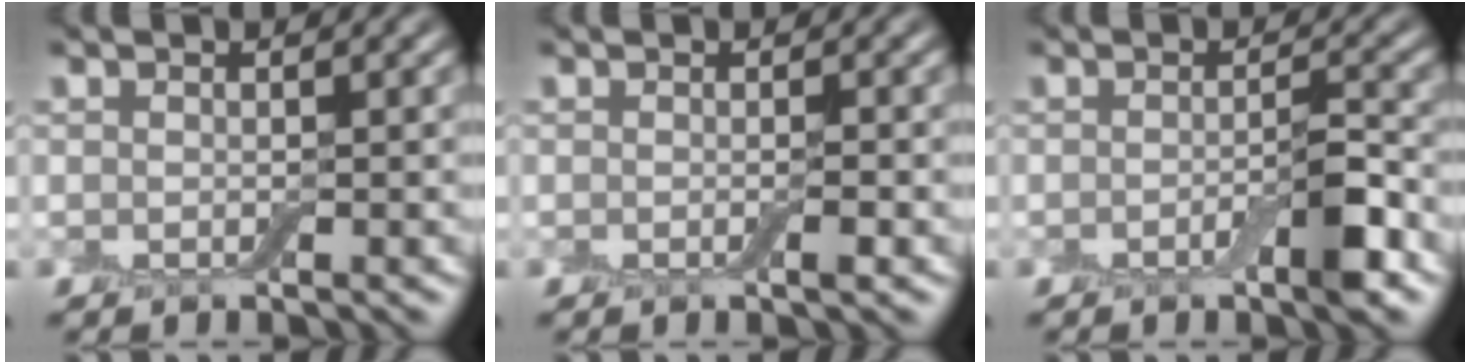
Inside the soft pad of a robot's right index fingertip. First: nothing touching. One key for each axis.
{"total": 0.8, "fx": -0.2, "fy": 0.0, "fz": 0.7, "tx": -0.012, "ty": 0.000, "tz": -0.005}
{"total": 2.9, "fx": -1.2, "fy": 0.6, "fz": 2.5, "tx": -0.039, "ty": 0.002, "tz": -0.022}